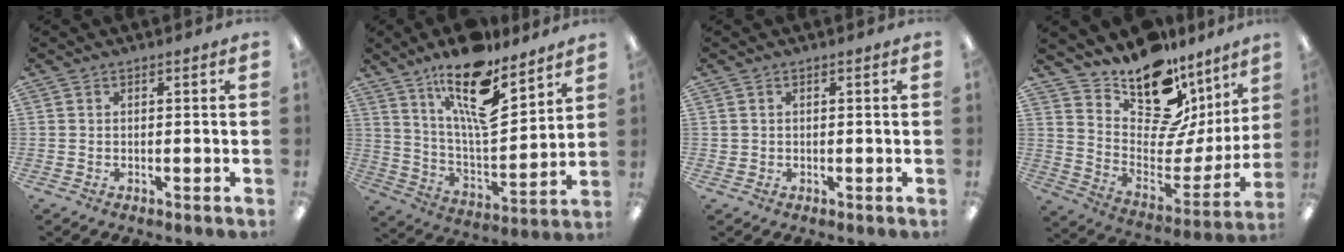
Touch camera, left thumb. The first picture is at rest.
{"total": 18.8, "force": [12.5, 6.4, 12.4], "torque": [-0.210, -0.080, 0.212]}
{"total": 0.8, "force": [0.4, 0.7, 0.0], "torque": [-0.001, 0.003, 0.007]}
{"total": 18.0, "force": [13.0, 8.8, 8.8], "torque": [-0.130, -0.120, 0.227]}